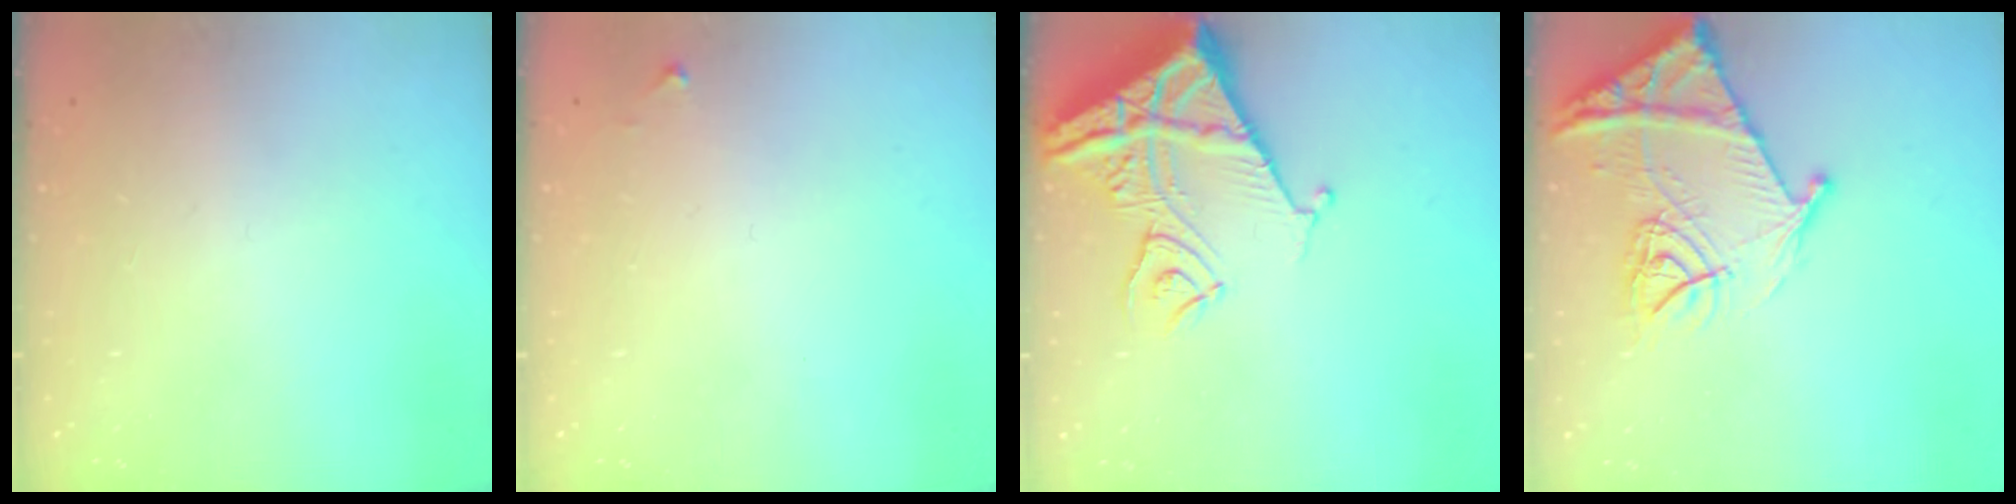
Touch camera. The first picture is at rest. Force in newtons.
{"total": 3.9, "press": 3.9, "slide": 0.6}
{"total": 13.5, "press": 13.5, "slide": 1.4}
{"total": 15.9, "press": 15.8, "slide": 1.6}